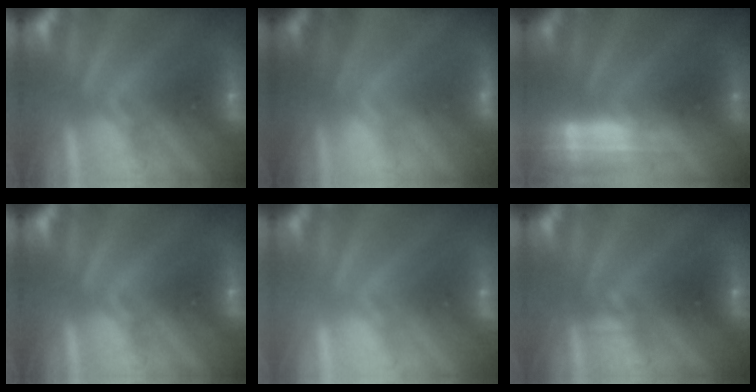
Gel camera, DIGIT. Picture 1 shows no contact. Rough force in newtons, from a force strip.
{"total": 3.9}
{"total": 2.4}
{"total": 0.0}
{"total": 3.1}
{"total": 2.3}